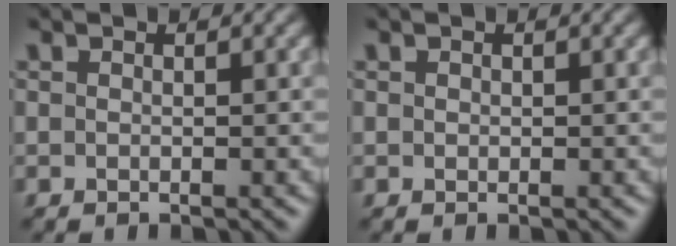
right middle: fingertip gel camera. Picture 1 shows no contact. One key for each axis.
{"total": 0.0}